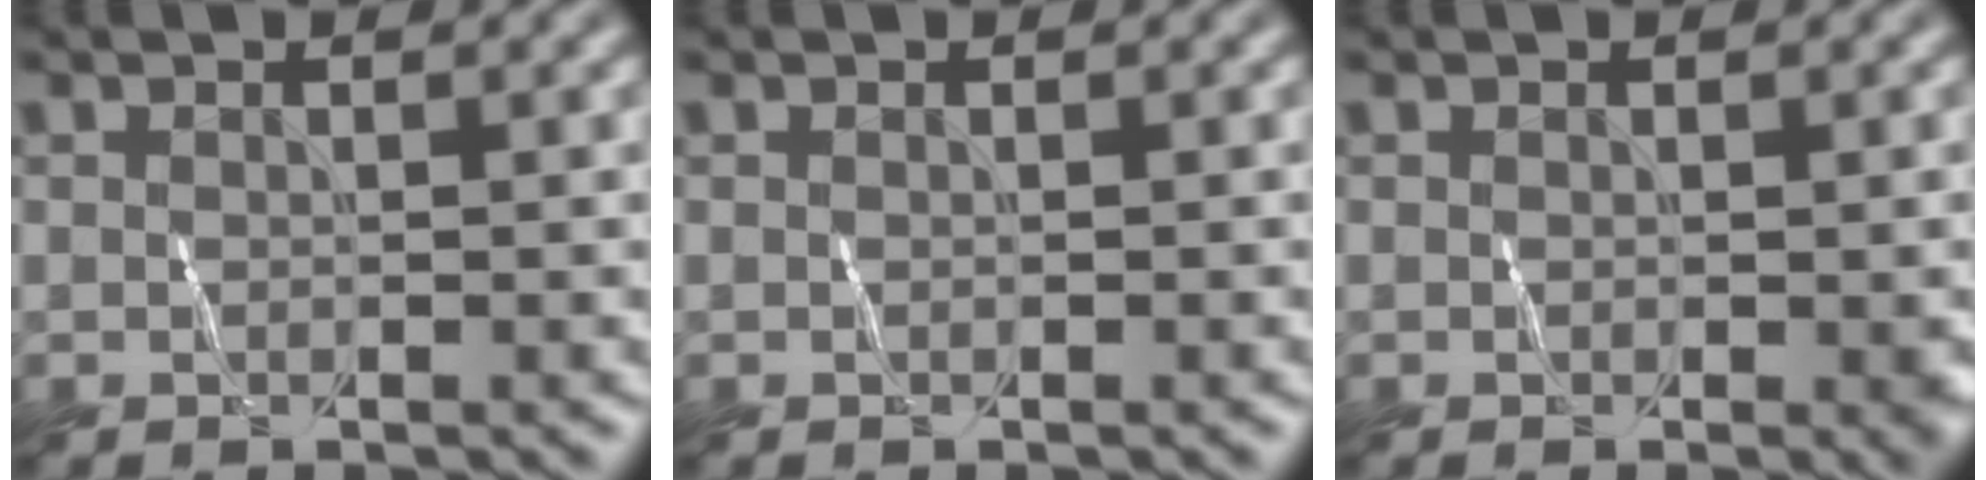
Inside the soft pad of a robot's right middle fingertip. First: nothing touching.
{"total": 0.0}
{"total": 1.1, "force": [-0.3, 0.5, 1.0], "torque": [-0.008, 0.002, 0.004]}